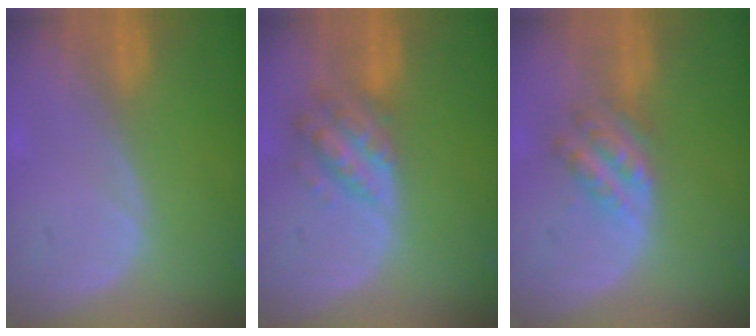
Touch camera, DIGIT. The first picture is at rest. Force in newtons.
{"total": 6.4, "press": 5.8, "slide": 2.8}
{"total": 5.5, "press": 5.0, "slide": 2.4}